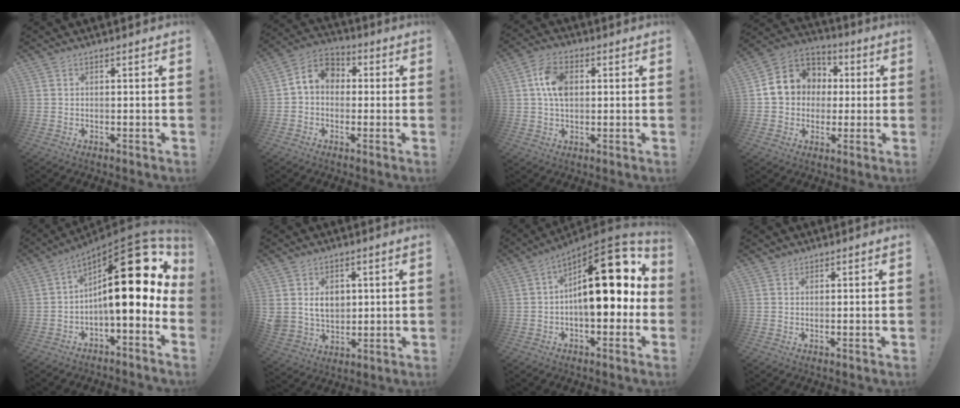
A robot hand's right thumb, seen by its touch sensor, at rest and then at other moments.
{"total": 7.3, "force": [0.3, 6.1, 4.0], "torque": [-0.065, 0.013, 0.009]}
{"total": 9.5, "force": [1.5, 6.4, 6.9], "torque": [-0.132, 0.012, 0.030]}
{"total": 12.3, "force": [1.5, 11.3, 4.7], "torque": [-0.059, 0.003, 0.040]}
{"total": 22.5, "force": [4.3, 7.3, 20.9], "torque": [-0.321, -0.024, 0.073]}
{"total": 8.3, "force": [2.9, 7.0, 3.6], "torque": [-0.052, -0.020, 0.057]}
{"total": 22.0, "force": [3.8, 9.3, 19.6], "torque": [-0.272, -0.018, 0.062]}
{"total": 1.1, "force": [0.9, 0.5, 0.1], "torque": [0.007, -0.002, 0.016]}